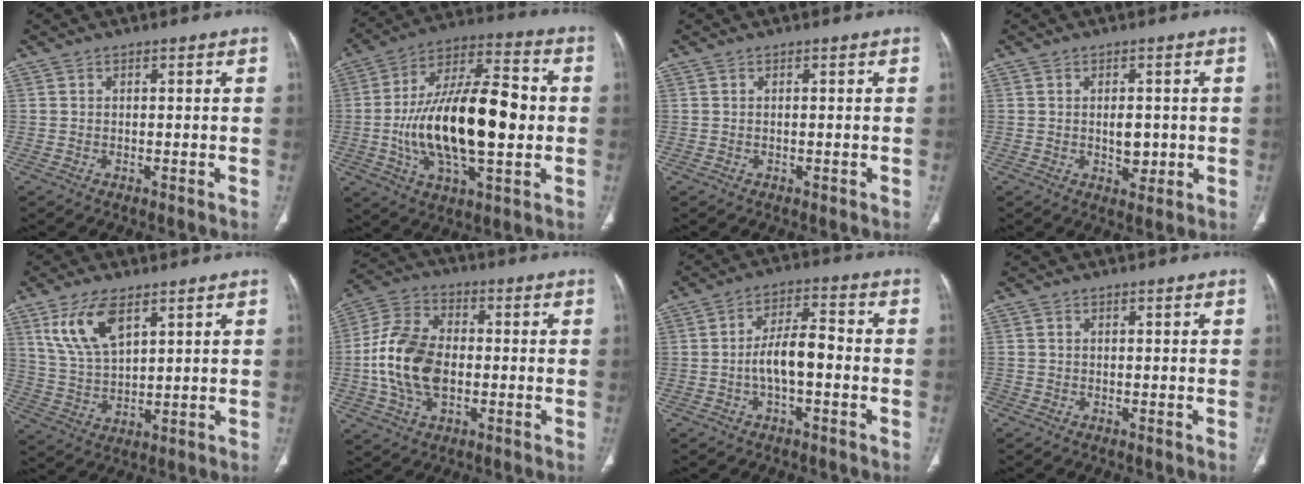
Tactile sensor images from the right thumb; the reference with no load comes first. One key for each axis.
{"total": 24.0, "fx": -1.5, "fy": 10.4, "fz": 21.6, "tx": -0.371, "ty": 0.022, "tz": -0.025}
{"total": 0.0}
{"total": 4.1, "fx": -0.1, "fy": 2.4, "fz": 3.4, "tx": -0.040, "ty": -0.003, "tz": 0.004}
{"total": 10.4, "fx": 5.5, "fy": 4.6, "fz": 7.5, "tx": -0.144, "ty": -0.020, "tz": 0.117}
{"total": 14.7, "fx": -1.6, "fy": 9.4, "fz": 11.2, "tx": -0.218, "ty": 0.022, "tz": -0.031}
{"total": 7.8, "fx": -1.6, "fy": 3.2, "fz": 6.9, "tx": -0.124, "ty": 0.033, "tz": -0.034}
{"total": 0.9, "fx": -0.5, "fy": 0.7, "fz": 0.2, "tx": -0.004, "ty": 0.002, "tz": -0.012}